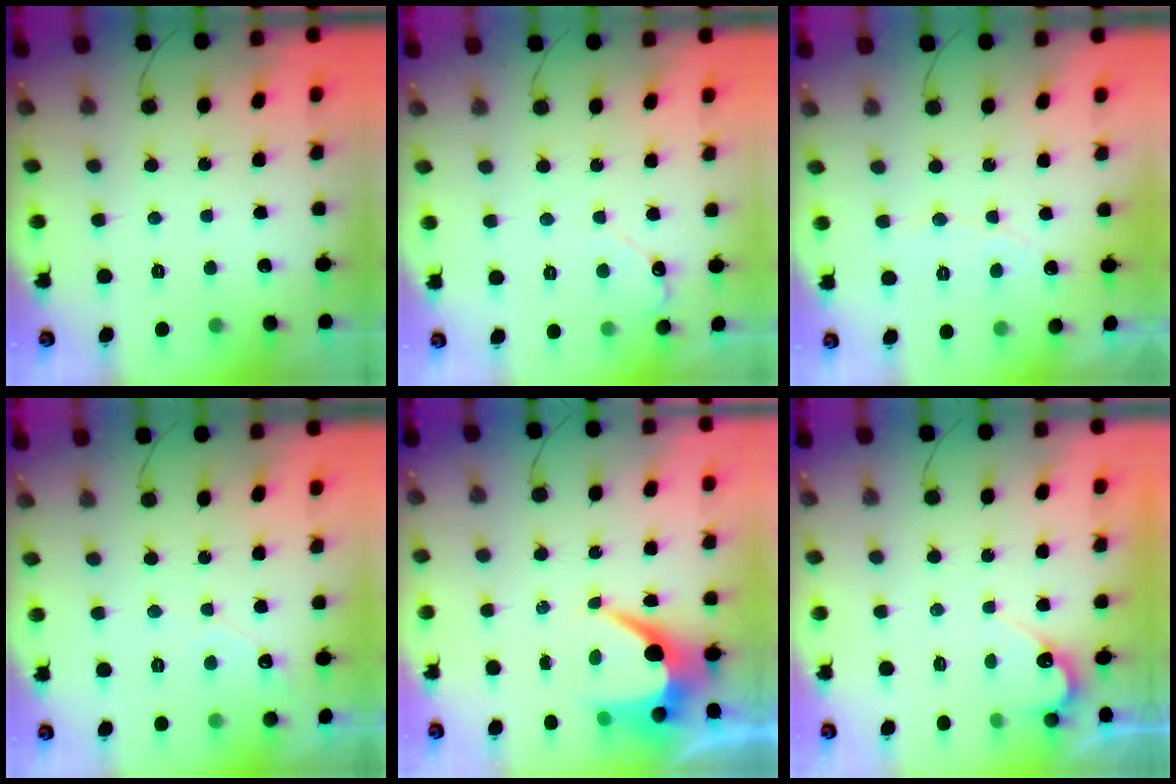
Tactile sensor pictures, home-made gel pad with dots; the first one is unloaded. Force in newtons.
{"total": 2.8, "press": 2.7, "slide": 0.3}
{"total": 3.8, "press": 3.8, "slide": 0.1}
{"total": 2.9, "press": 2.9, "slide": 0.1}
{"total": 8.0, "press": 8.0, "slide": 0.5}
{"total": 5.0, "press": 5.0, "slide": 0.4}